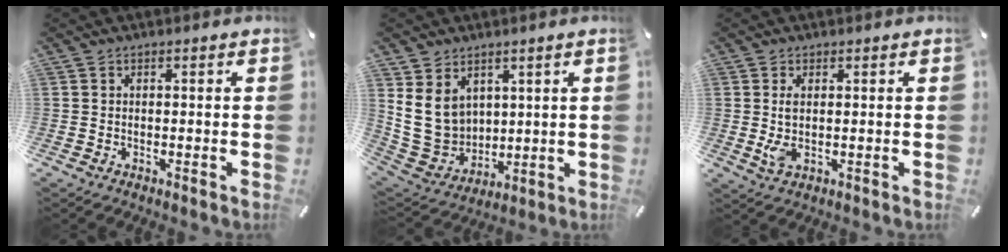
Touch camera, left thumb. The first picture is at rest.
{"total": 12.2, "force": [3.9, 10.4, 5.2], "torque": [-0.132, -0.027, 0.079]}
{"total": 3.9, "force": [0.5, 1.9, 3.4], "torque": [-0.080, -0.002, 0.006]}